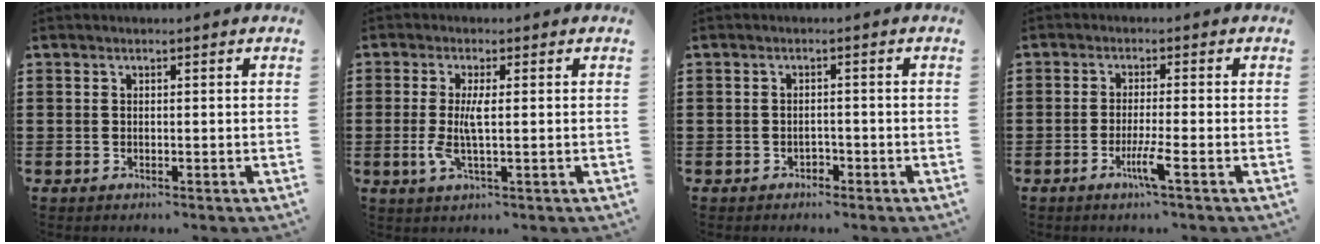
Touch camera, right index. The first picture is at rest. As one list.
[{"total": 4.0, "force": [-0.3, 0.6, 3.9], "torque": [-0.092, -0.010, -0.013]}, {"total": 1.2, "force": [-1.0, 0.5, -0.2], "torque": [-0.002, 0.000, -0.023]}, {"total": 4.2, "force": [-2.1, -0.2, 3.6], "torque": [-0.073, -0.018, -0.040]}]